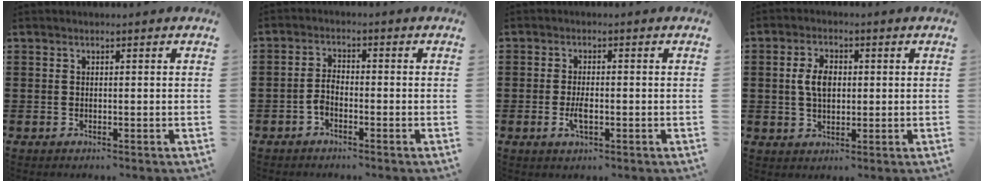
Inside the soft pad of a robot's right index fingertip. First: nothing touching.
{"total": 2.4, "force": [-1.5, 0.9, 1.6], "torque": [-0.043, 0.002, -0.032]}
{"total": 3.0, "force": [-0.8, 0.9, 2.7], "torque": [-0.056, -0.005, -0.015]}
{"total": 4.8, "force": [0.5, 2.9, 3.8], "torque": [-0.087, 0.010, 0.004]}